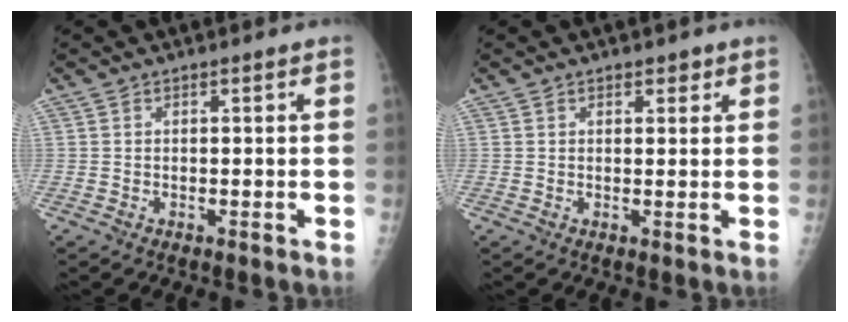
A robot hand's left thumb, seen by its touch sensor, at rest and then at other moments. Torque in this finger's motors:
{"motor_torque": [-0.17, -0.06, 0.01, -0.04, -0.03]}